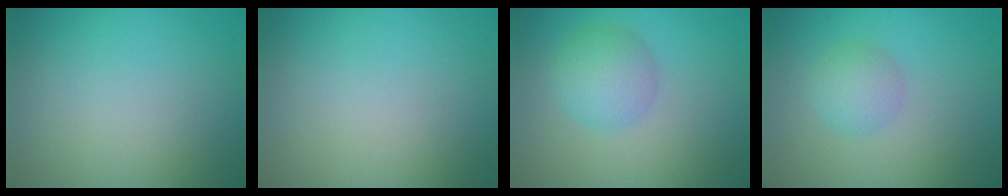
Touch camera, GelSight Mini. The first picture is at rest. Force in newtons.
{"total": 0.0}
{"total": 3.2, "press": 3.2, "slide": 0.1}
{"total": 2.2, "press": 2.2, "slide": 0.1}